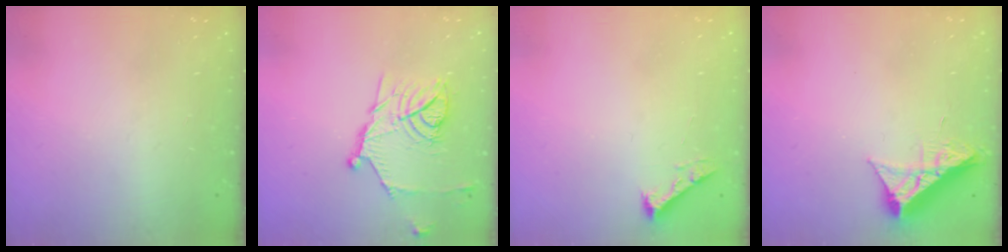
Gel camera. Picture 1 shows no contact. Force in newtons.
{"total": 14.1, "press": 14.1, "slide": 0.2}
{"total": 2.5, "press": 2.5, "slide": 0.3}
{"total": 8.9, "press": 8.9, "slide": 0.4}